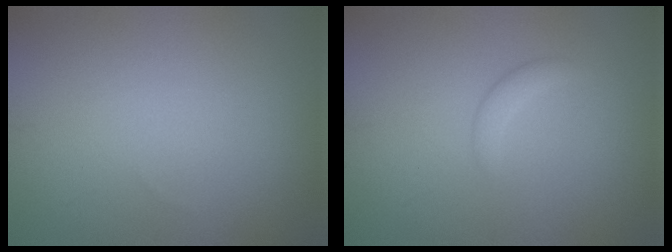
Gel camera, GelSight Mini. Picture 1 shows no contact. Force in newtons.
{"total": 1.1, "press": 1.1, "slide": 0.0}